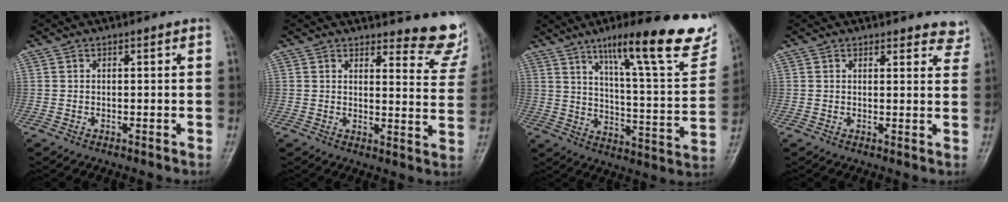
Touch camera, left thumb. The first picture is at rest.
{"total": 10.1, "force": [9.3, 2.7, 2.8], "torque": [-0.001, -0.091, 0.088]}
{"total": 24.4, "force": [15.2, 4.9, 18.5], "torque": [-0.234, -0.054, 0.224]}
{"total": 4.7, "force": [4.3, 1.6, 0.6], "torque": [0.026, -0.026, 0.030]}